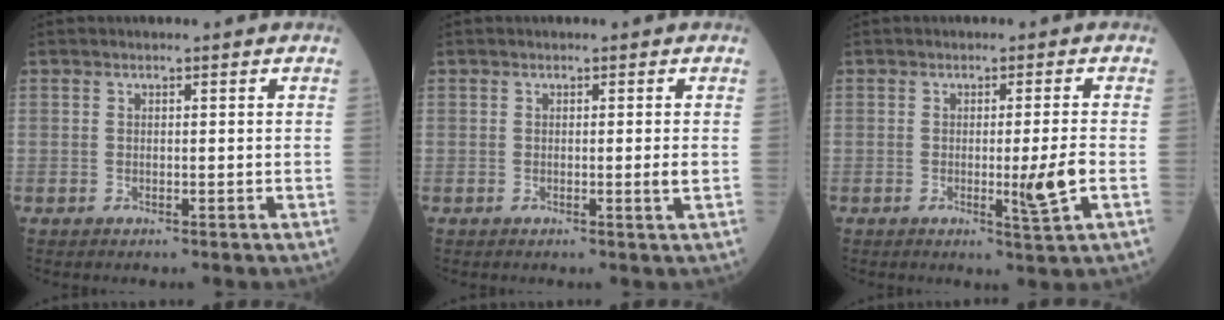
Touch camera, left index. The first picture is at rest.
{"total": 1.3, "force": [-0.2, -0.4, 1.2], "torque": [-0.018, -0.005, -0.002]}
{"total": 4.6, "force": [-1.0, -0.6, 4.5], "torque": [-0.072, -0.012, -0.013]}